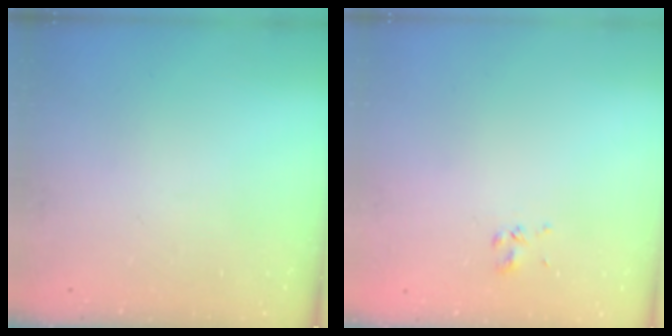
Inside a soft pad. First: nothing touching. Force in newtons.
{"total": 2.5, "press": 2.3, "slide": 0.9}